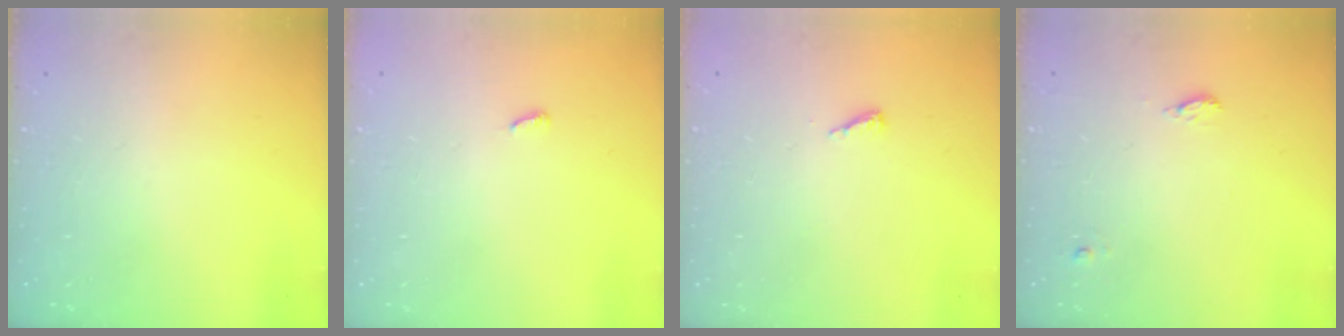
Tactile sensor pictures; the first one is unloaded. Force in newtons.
{"total": 2.6, "press": 2.6, "slide": 0.2}
{"total": 4.2, "press": 4.1, "slide": 0.4}
{"total": 5.3, "press": 5.0, "slide": 1.7}